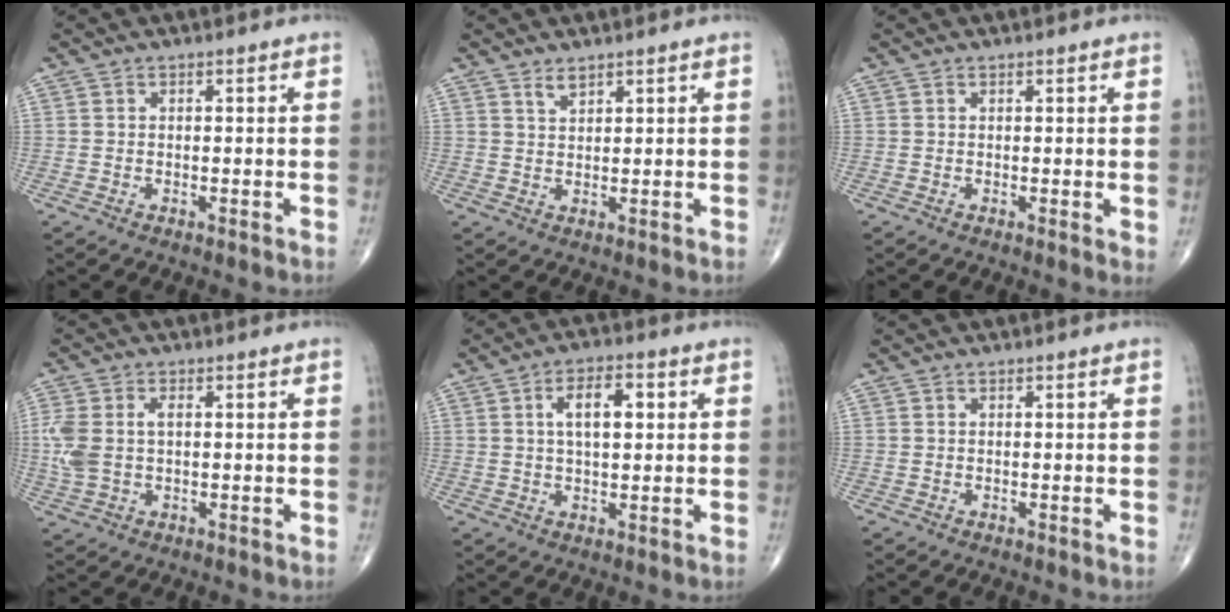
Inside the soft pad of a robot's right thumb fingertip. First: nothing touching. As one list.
[{"total": 2.0, "force": [1.6, 0.7, 0.9], "torque": [-0.011, -0.011, 0.032]}, {"total": 1.1, "force": [0.5, 0.3, 0.9], "torque": [-0.016, -0.005, 0.005]}, {"total": 6.9, "force": [0.4, 4.2, 5.5], "torque": [-0.146, 0.014, 0.012]}, {"total": 7.0, "force": [1.6, 3.2, 6.0], "torque": [-0.095, 0.002, 0.024]}, {"total": 0.0}]